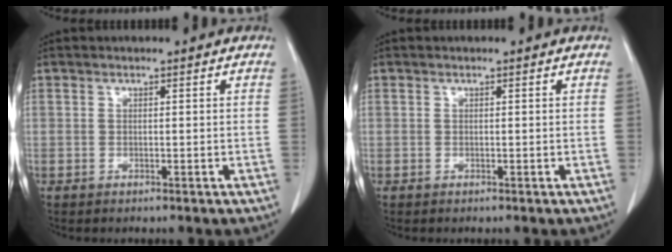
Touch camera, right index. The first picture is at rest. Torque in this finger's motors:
{"motor_torque": [0.00, 0.00, 0.00, 0.00]}